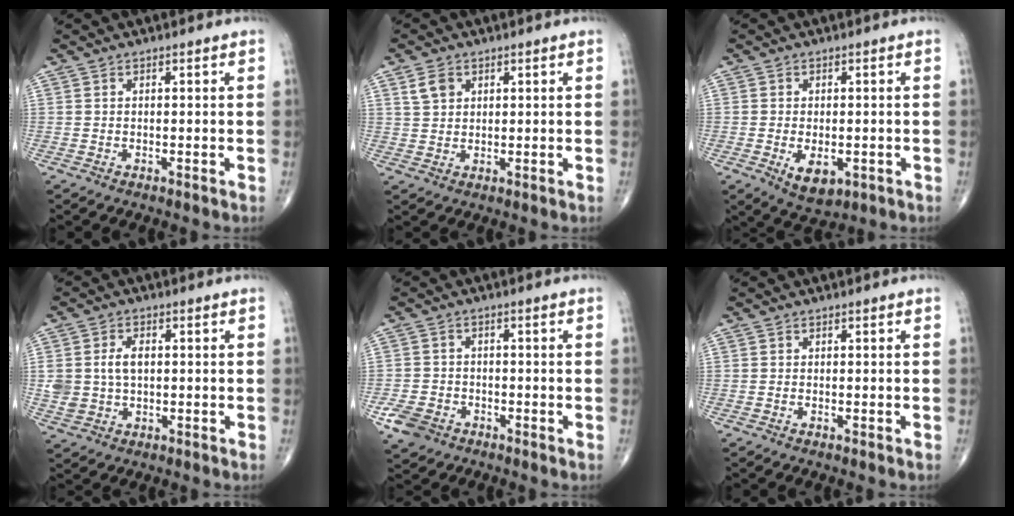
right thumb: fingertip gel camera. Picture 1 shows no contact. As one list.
[{"total": 3.7, "force": [1.7, 2.8, 1.8], "torque": [-0.023, -0.003, 0.036]}, {"total": 6.2, "force": [-1.7, 3.6, 4.7], "torque": [-0.069, -0.005, -0.016]}, {"total": 6.3, "force": [0.5, 4.3, 4.5], "torque": [-0.086, 0.006, 0.015]}, {"total": 5.6, "force": [-3.0, 4.2, 2.2], "torque": [-0.042, 0.009, -0.052]}, {"total": 0.0}]